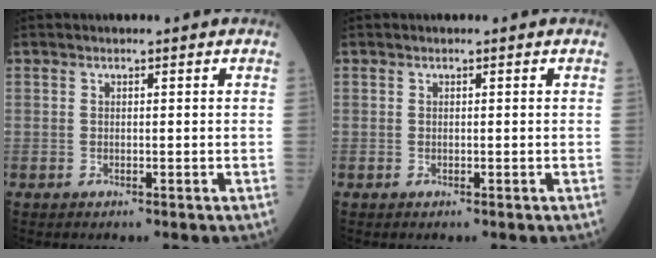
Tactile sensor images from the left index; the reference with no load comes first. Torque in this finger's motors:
{"motor_torque": [0.05, 0.09, 0.03, -0.01]}